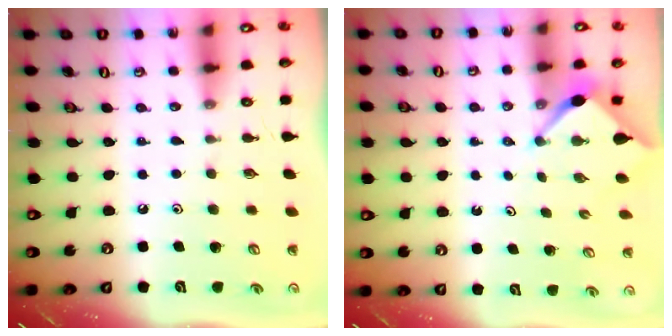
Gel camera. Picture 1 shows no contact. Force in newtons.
{"total": 3.4, "press": 3.3, "slide": 0.4}